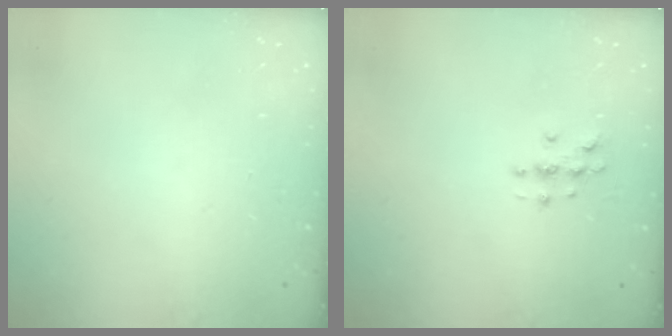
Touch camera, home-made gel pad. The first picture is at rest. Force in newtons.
{"total": 2.8, "press": 2.8, "slide": 0.3}